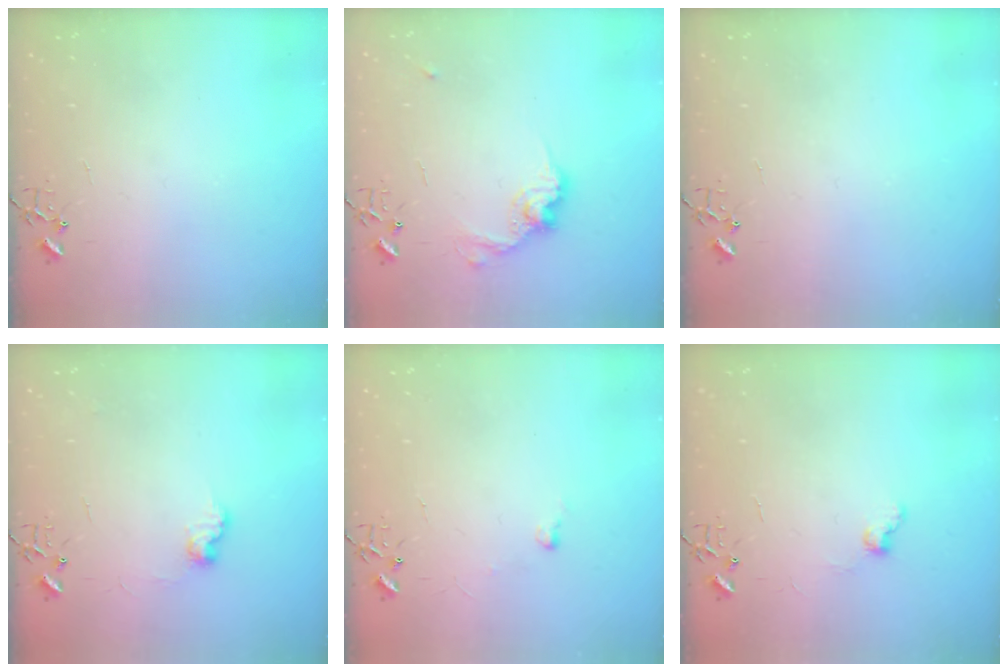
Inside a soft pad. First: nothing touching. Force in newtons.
{"total": 11.8, "press": 11.8, "slide": 0.6}
{"total": 0.0}
{"total": 7.6, "press": 7.5, "slide": 0.4}
{"total": 4.0, "press": 4.0, "slide": 0.6}
{"total": 6.6, "press": 6.6, "slide": 0.7}